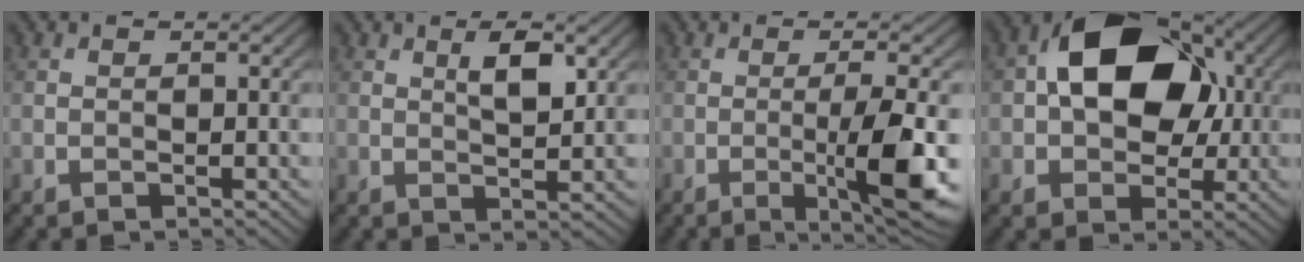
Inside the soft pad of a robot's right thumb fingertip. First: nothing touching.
{"total": 3.8, "force": [1.6, 1.3, 3.2], "torque": [-0.061, -0.003, 0.031]}
{"total": 7.7, "force": [-1.6, 1.0, 7.4], "torque": [-0.121, 0.002, -0.028]}
{"total": 13.7, "force": [1.8, 9.5, 9.6], "torque": [-0.156, 0.021, 0.022]}